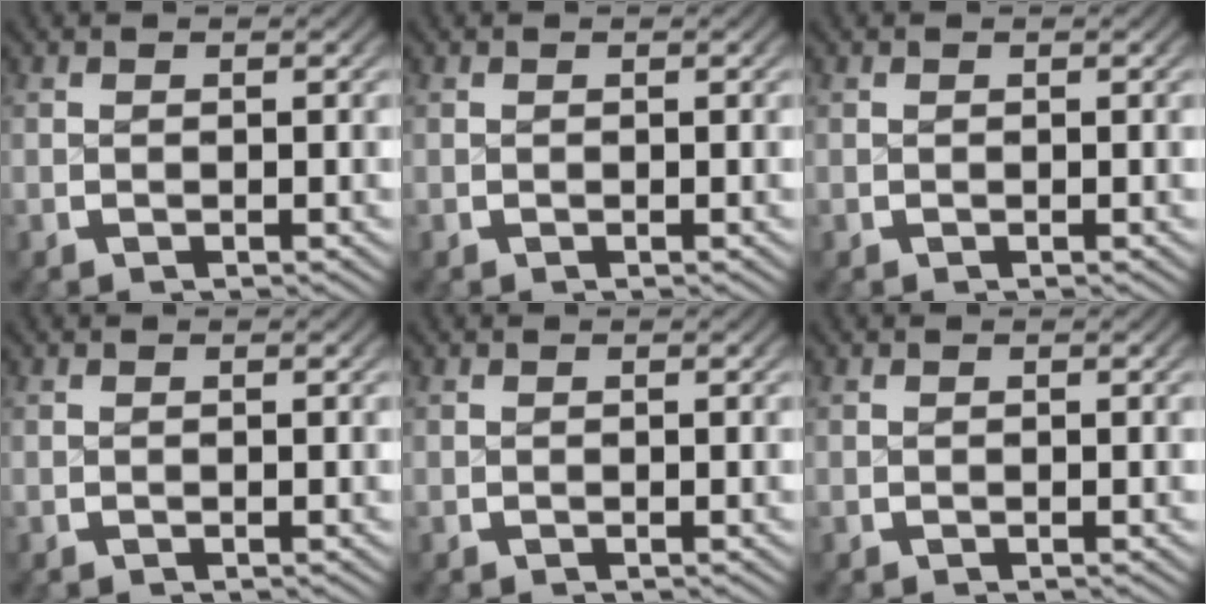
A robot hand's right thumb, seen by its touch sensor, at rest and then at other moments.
{"total": 0.0}
{"total": 0.0}
{"total": 0.0}
{"total": 0.0}
{"total": 0.0}